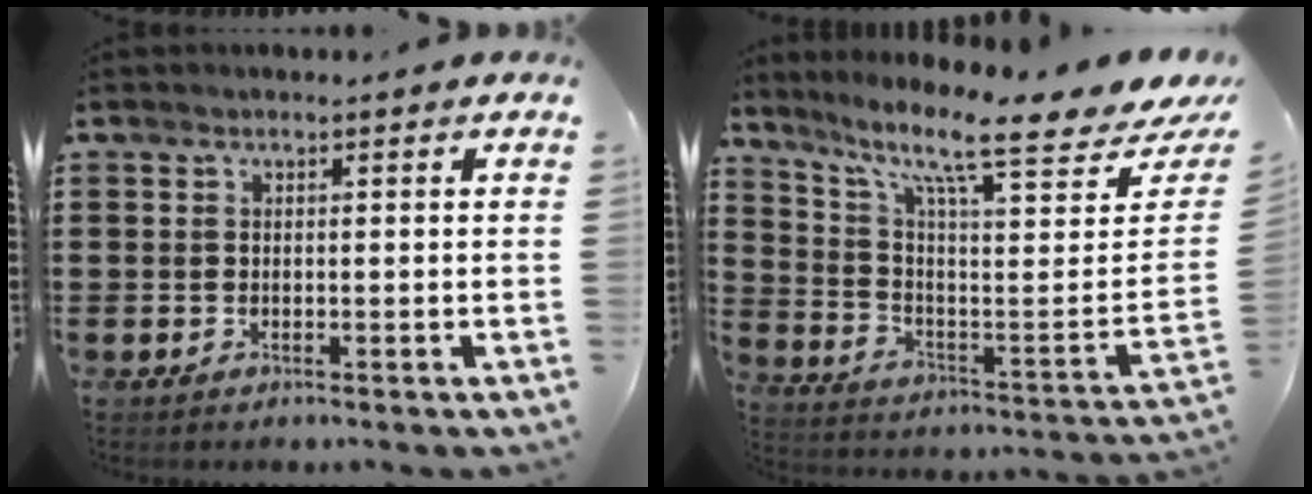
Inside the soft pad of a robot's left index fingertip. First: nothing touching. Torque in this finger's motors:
{"motor_torque": [2.14, 0.00, 0.60, 0.21]}